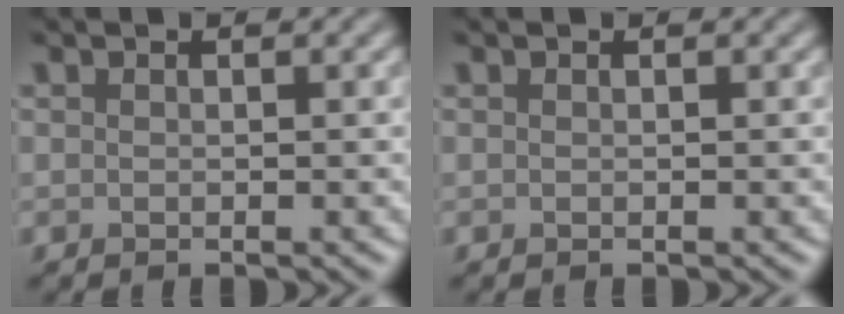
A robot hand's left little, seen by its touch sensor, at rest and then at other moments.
{"total": 0.0}